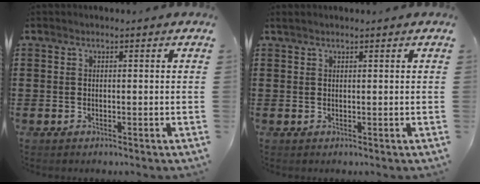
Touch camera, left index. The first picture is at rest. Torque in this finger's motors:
{"motor_torque": [0.22, 0.25, 0.00, 0.00]}